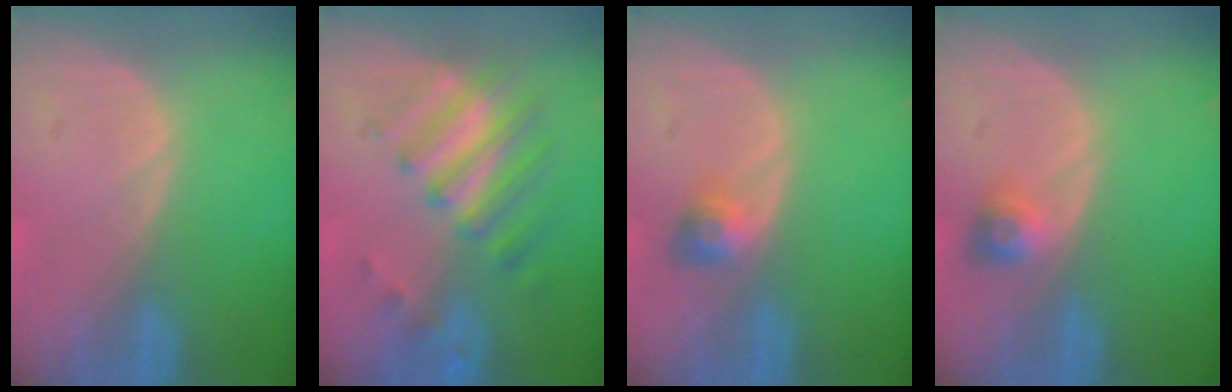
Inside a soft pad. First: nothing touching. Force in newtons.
{"total": 7.7, "press": 6.8, "slide": 3.6}
{"total": 3.0, "press": 2.6, "slide": 1.3}
{"total": 2.9, "press": 2.7, "slide": 1.2}